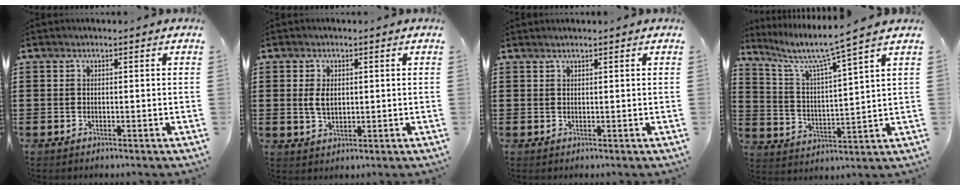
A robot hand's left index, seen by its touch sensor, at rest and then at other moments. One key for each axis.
{"total": 3.2, "fx": 0.4, "fy": 1.8, "fz": 2.6, "tx": -0.061, "ty": 0.004, "tz": 0.005}
{"total": 0.5, "fx": 0.4, "fy": -0.1, "fz": 0.3, "tx": -0.006, "ty": -0.002, "tz": 0.009}
{"total": 6.3, "fx": 5.0, "fy": -0.1, "fz": 3.9, "tx": -0.099, "ty": -0.040, "tz": 0.074}